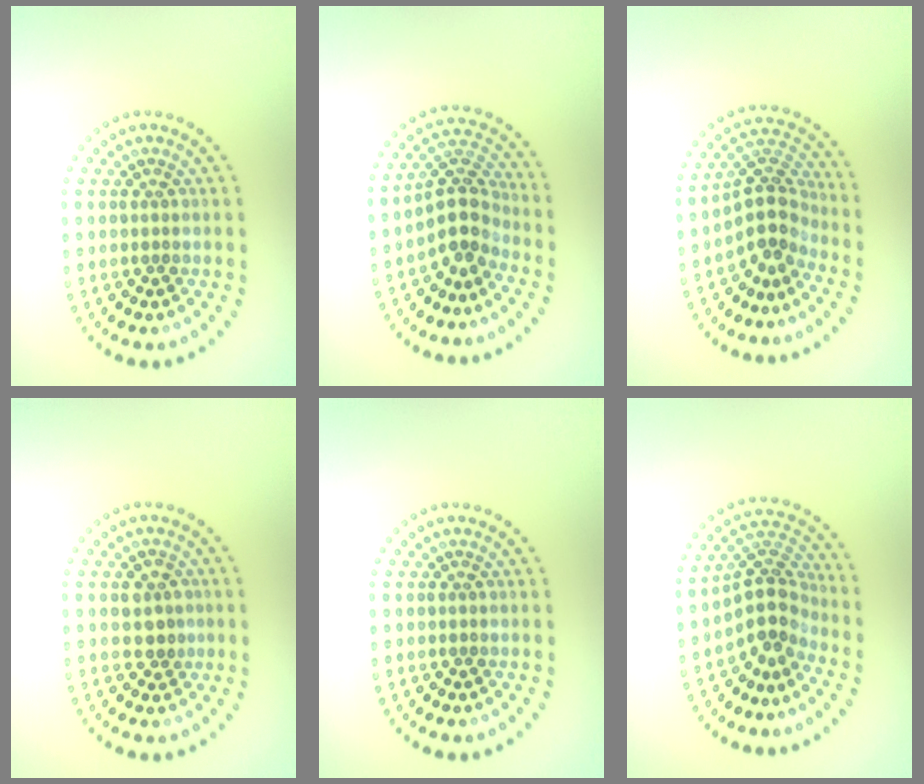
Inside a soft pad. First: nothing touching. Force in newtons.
{"total": 3.5, "press": 2.8, "slide": 2.1}
{"total": 3.7, "press": 2.6, "slide": 2.6}
{"total": 2.1, "press": 2.0, "slide": 0.6}
{"total": 0.0}
{"total": 3.7, "press": 2.6, "slide": 2.6}